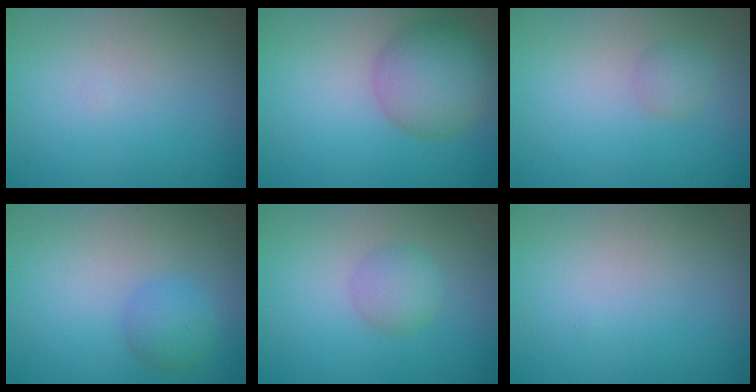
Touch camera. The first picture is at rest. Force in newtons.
{"total": 5.0, "press": 5.0, "slide": 0.2}
{"total": 1.2, "press": 1.2, "slide": 0.0}
{"total": 2.0, "press": 2.0, "slide": 0.1}
{"total": 1.9, "press": 1.9, "slide": 0.0}
{"total": 0.0}